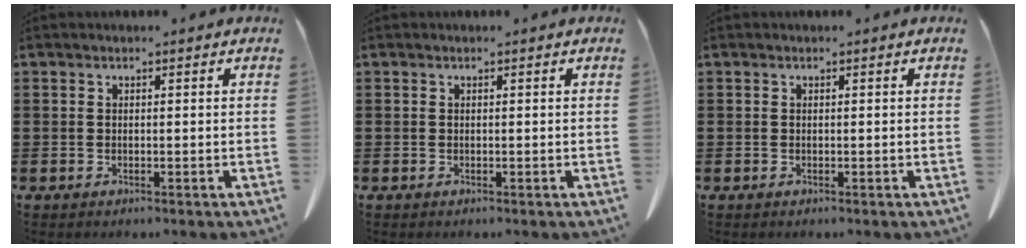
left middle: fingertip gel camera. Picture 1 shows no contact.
{"total": 0.0}
{"total": 0.0}